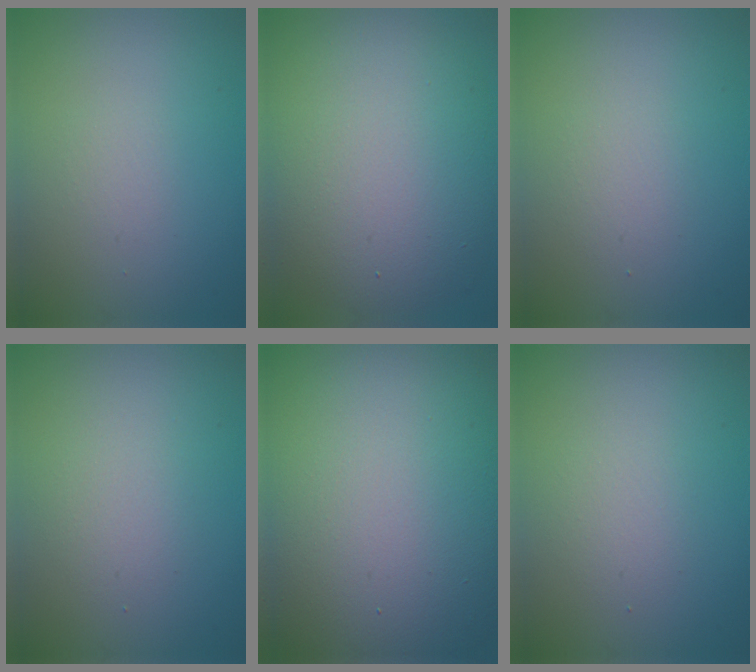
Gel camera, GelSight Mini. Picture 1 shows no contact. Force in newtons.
{"total": 10.7, "press": 10.7, "slide": 0.5}
{"total": 1.4, "press": 1.4, "slide": 0.1}
{"total": 1.9, "press": 1.9, "slide": 0.1}
{"total": 19.7, "press": 19.6, "slide": 1.3}
{"total": 1.6, "press": 1.6, "slide": 0.2}